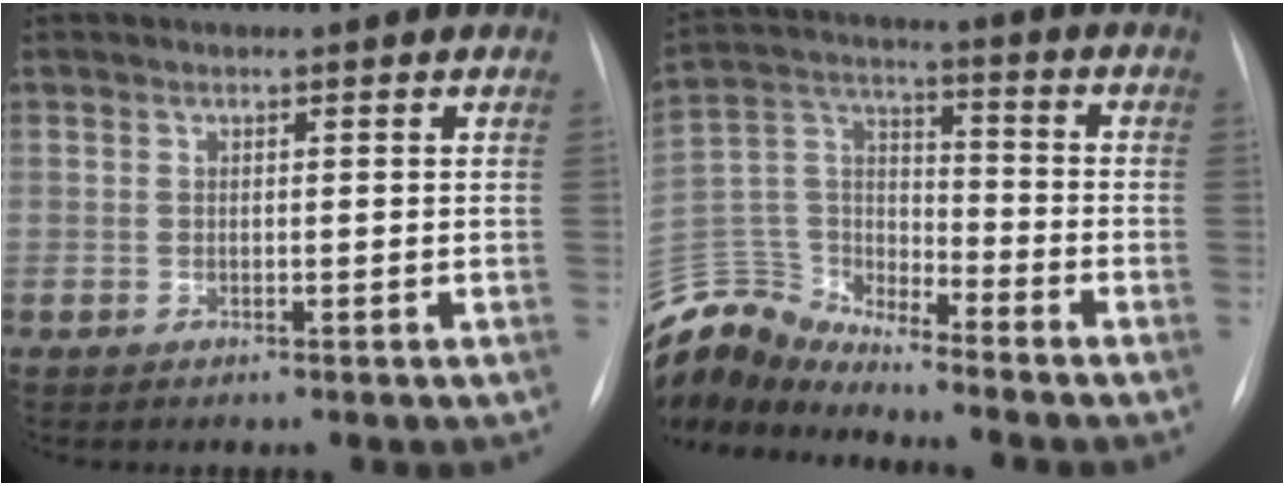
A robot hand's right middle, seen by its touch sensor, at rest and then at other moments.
{"total": 13.3, "force": [-13.0, 2.6, 0.8], "torque": [-0.032, 0.059, -0.253]}